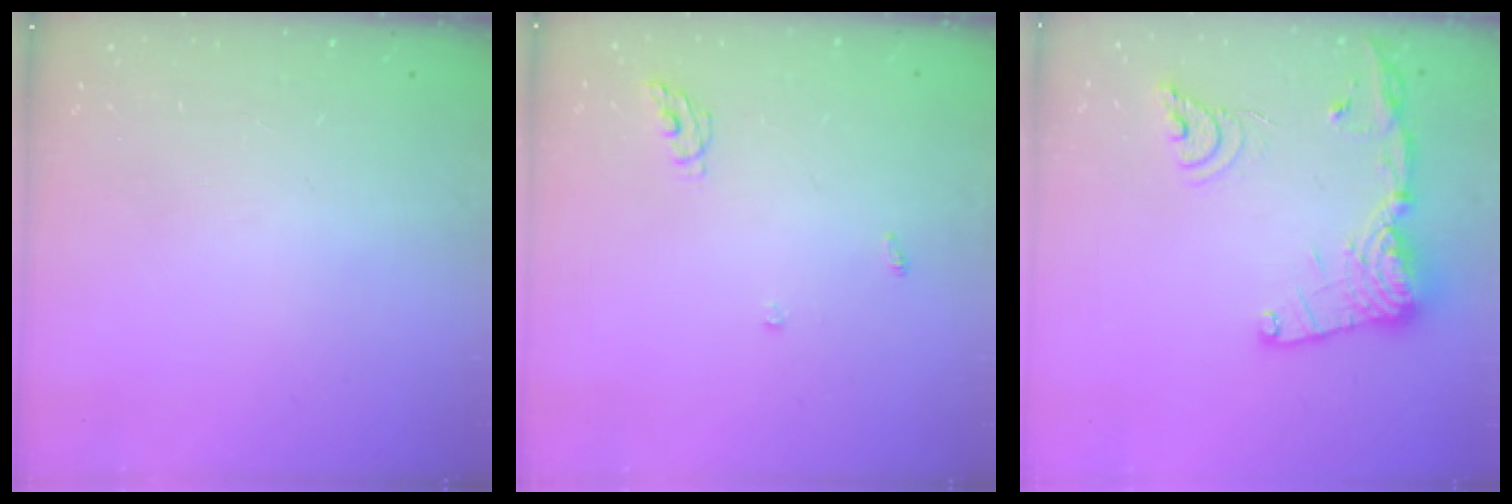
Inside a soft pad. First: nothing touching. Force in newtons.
{"total": 5.2, "press": 5.1, "slide": 0.3}
{"total": 18.5, "press": 18.4, "slide": 1.7}